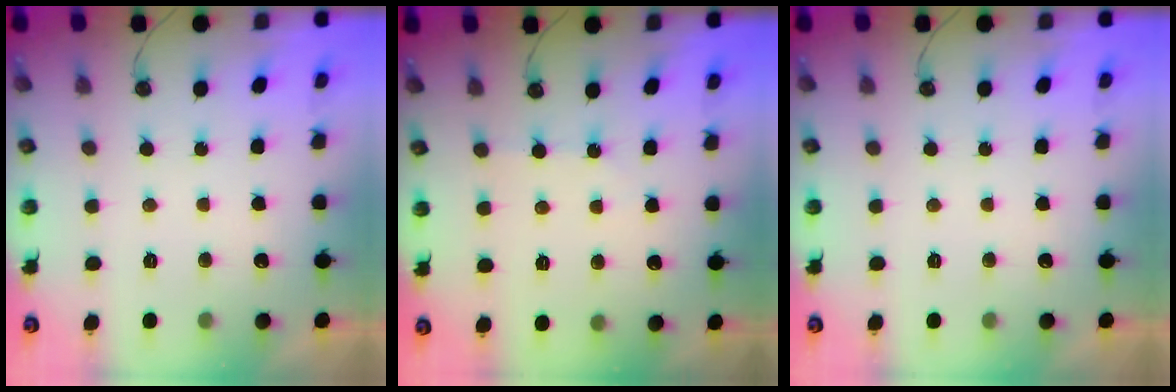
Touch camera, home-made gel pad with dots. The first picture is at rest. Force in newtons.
{"total": 1.5, "press": 1.5, "slide": 0.3}
{"total": 0.0}